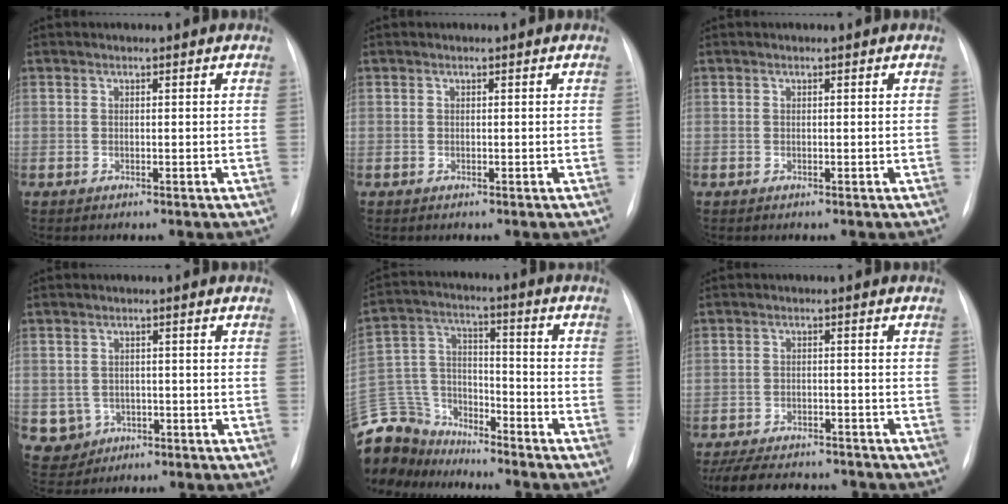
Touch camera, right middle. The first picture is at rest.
{"total": 0.0}
{"total": 0.0}
{"total": 4.4, "force": [-1.2, 4.3, 0.5], "torque": [-0.009, 0.005, -0.011]}
{"total": 16.4, "force": [-15.1, 5.9, 2.8], "torque": [-0.081, 0.038, -0.269]}
{"total": 14.6, "force": [-12.7, 4.5, 5.5], "torque": [-0.124, -0.005, -0.173]}